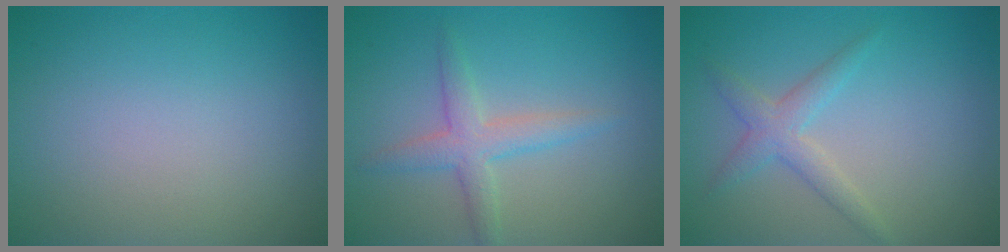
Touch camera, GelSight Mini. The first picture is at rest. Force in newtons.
{"total": 2.8, "press": 2.8, "slide": 0.1}
{"total": 2.4, "press": 2.4, "slide": 0.0}